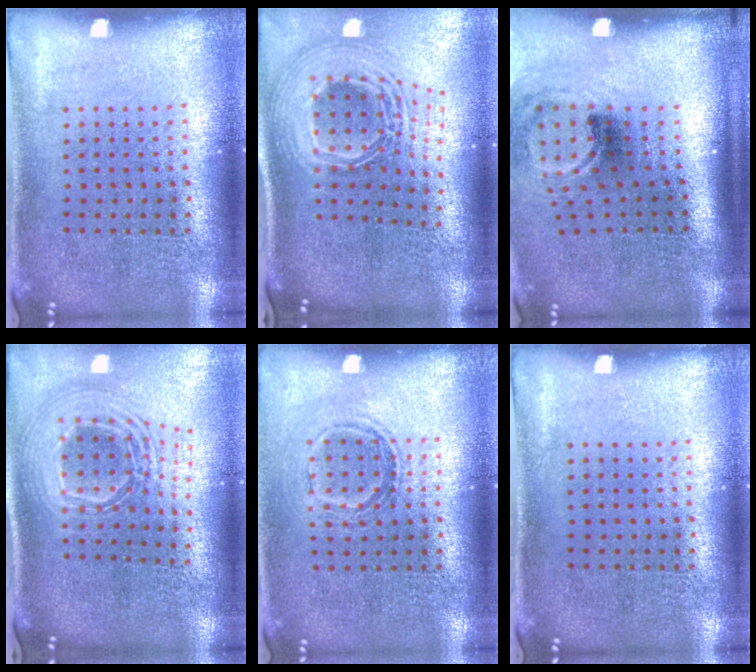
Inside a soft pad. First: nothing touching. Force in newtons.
{"total": 2.8, "press": 2.0, "slide": 2.0}
{"total": 1.9, "press": 1.2, "slide": 1.5}
{"total": 2.5, "press": 1.8, "slide": 1.6}
{"total": 1.2, "press": 1.1, "slide": 0.5}
{"total": 0.0}